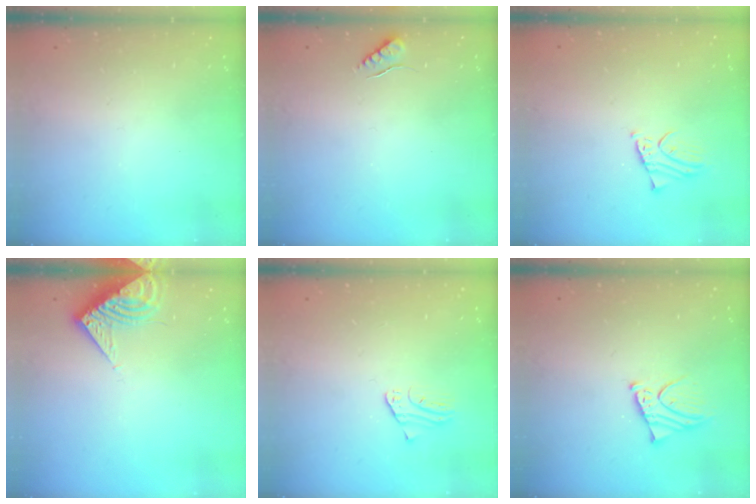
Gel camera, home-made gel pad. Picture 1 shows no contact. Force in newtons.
{"total": 5.4, "press": 5.4, "slide": 0.7}
{"total": 2.0, "press": 2.0, "slide": 0.2}
{"total": 7.7, "press": 7.7, "slide": 0.5}
{"total": 1.2, "press": 1.2, "slide": 0.1}
{"total": 4.5, "press": 4.5, "slide": 0.6}